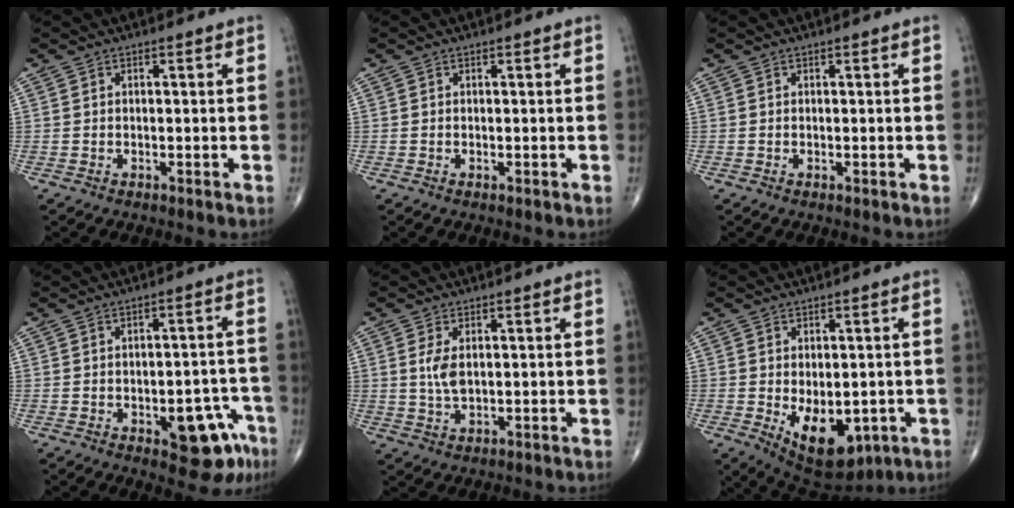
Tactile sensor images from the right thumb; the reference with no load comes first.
{"total": 0.0}
{"total": 0.0}
{"total": 10.0, "force": [-4.5, 4.7, 7.6], "torque": [-0.057, 0.030, -0.047]}
{"total": 3.9, "force": [0.8, 1.9, 3.3], "torque": [-0.071, -0.006, 0.022]}
{"total": 12.0, "force": [-3.0, 7.0, 9.3], "torque": [-0.113, -0.011, -0.022]}